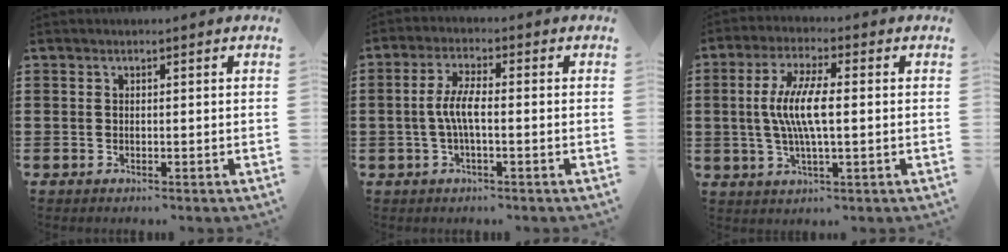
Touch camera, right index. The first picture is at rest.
{"total": 4.9, "force": [-0.8, 1.2, 4.7], "torque": [-0.105, -0.002, -0.024]}
{"total": 8.0, "force": [0.0, 2.0, 7.8], "torque": [-0.169, -0.007, -0.010]}